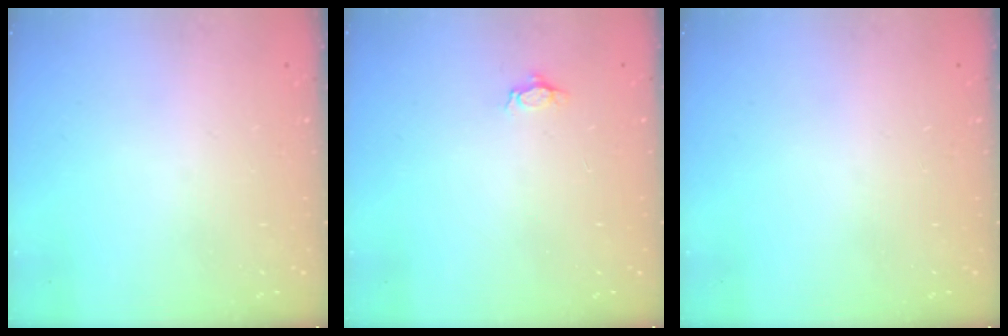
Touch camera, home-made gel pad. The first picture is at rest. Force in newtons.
{"total": 3.6, "press": 3.5, "slide": 0.4}
{"total": 0.0}